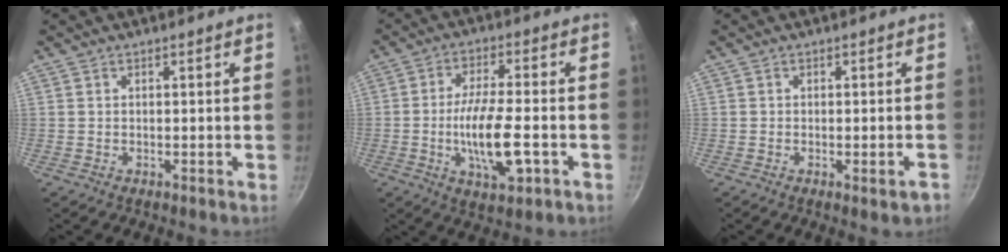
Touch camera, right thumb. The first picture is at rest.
{"total": 12.3, "force": [-3.4, 3.9, 11.2], "torque": [-0.197, 0.010, -0.062]}
{"total": 2.5, "force": [-1.2, 0.5, 2.1], "torque": [-0.022, 0.001, -0.016]}